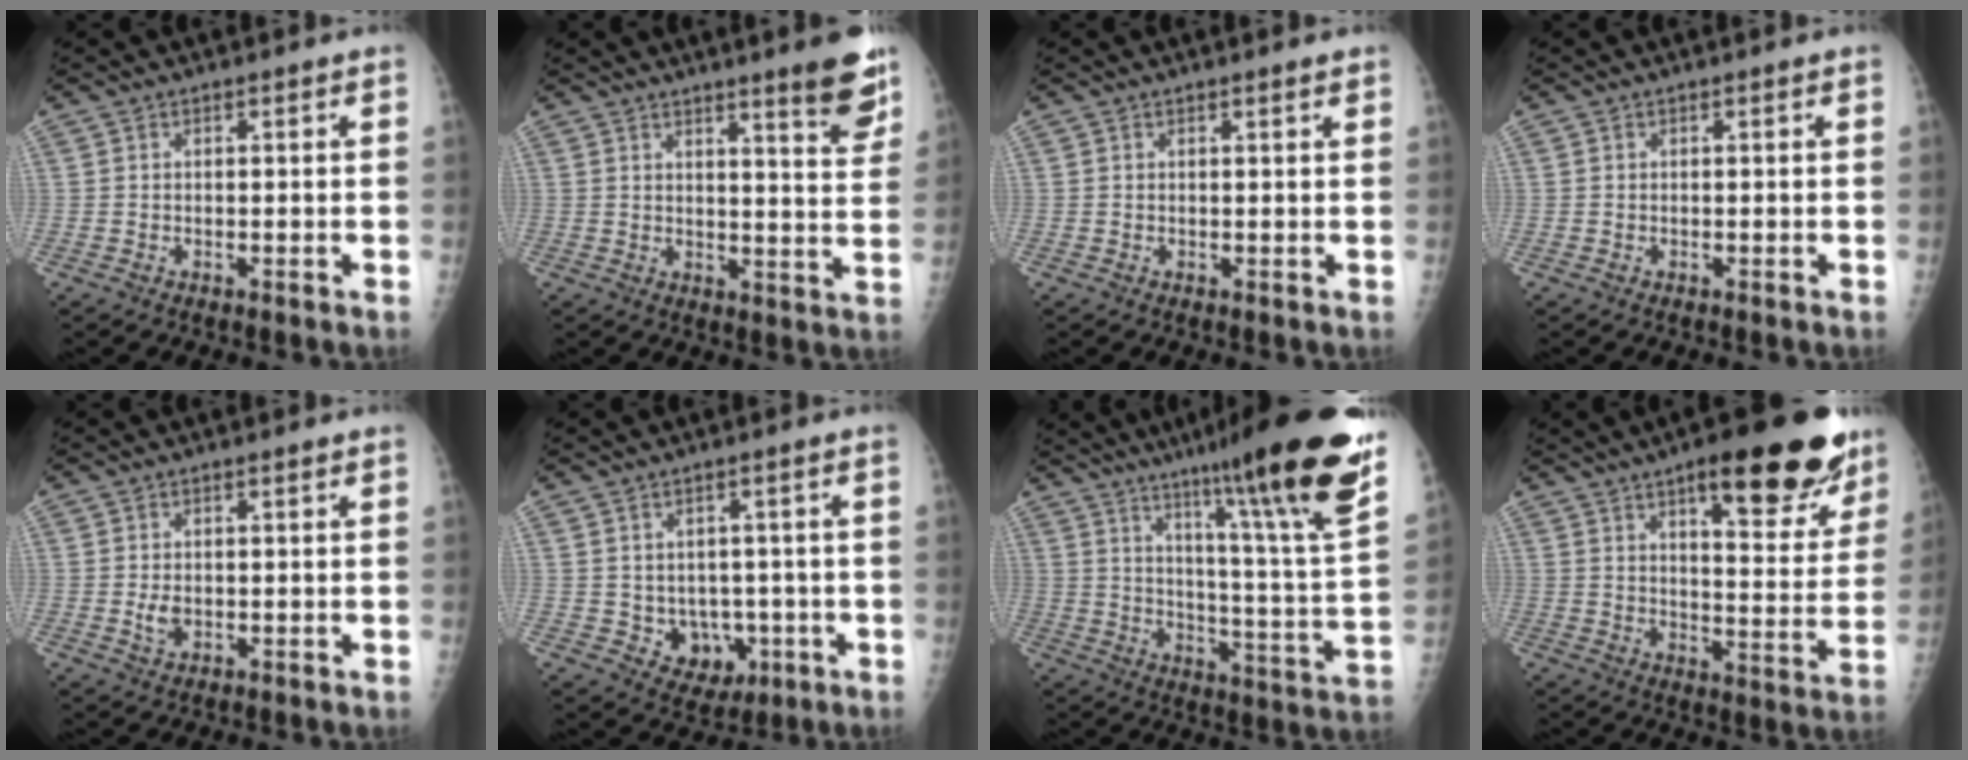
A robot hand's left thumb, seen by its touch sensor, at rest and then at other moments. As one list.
[{"total": 8.7, "force": [6.1, 1.0, 6.2], "torque": [-0.064, -0.042, 0.079]}, {"total": 1.0, "force": [0.7, 0.1, 0.6], "torque": [-0.006, -0.001, 0.009]}, {"total": 0.0}, {"total": 2.4, "force": [0.2, 1.5, 1.9], "torque": [-0.030, -0.005, 0.007]}, {"total": 6.9, "force": [-1.2, 5.7, 3.7], "torque": [-0.021, 0.004, 0.001]}, {"total": 26.3, "force": [17.5, 1.0, 19.5], "torque": [-0.274, -0.088, 0.256]}, {"total": 22.1, "force": [13.3, 7.2, 16.1], "torque": [-0.174, -0.052, 0.187]}]